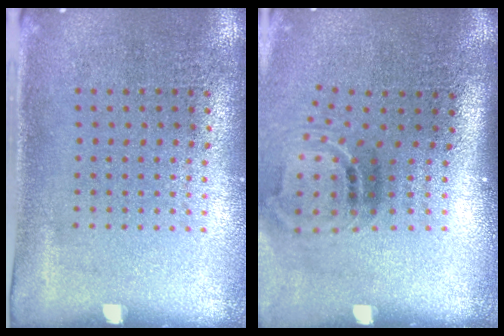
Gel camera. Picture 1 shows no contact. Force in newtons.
{"total": 1.9, "press": 1.2, "slide": 1.5}